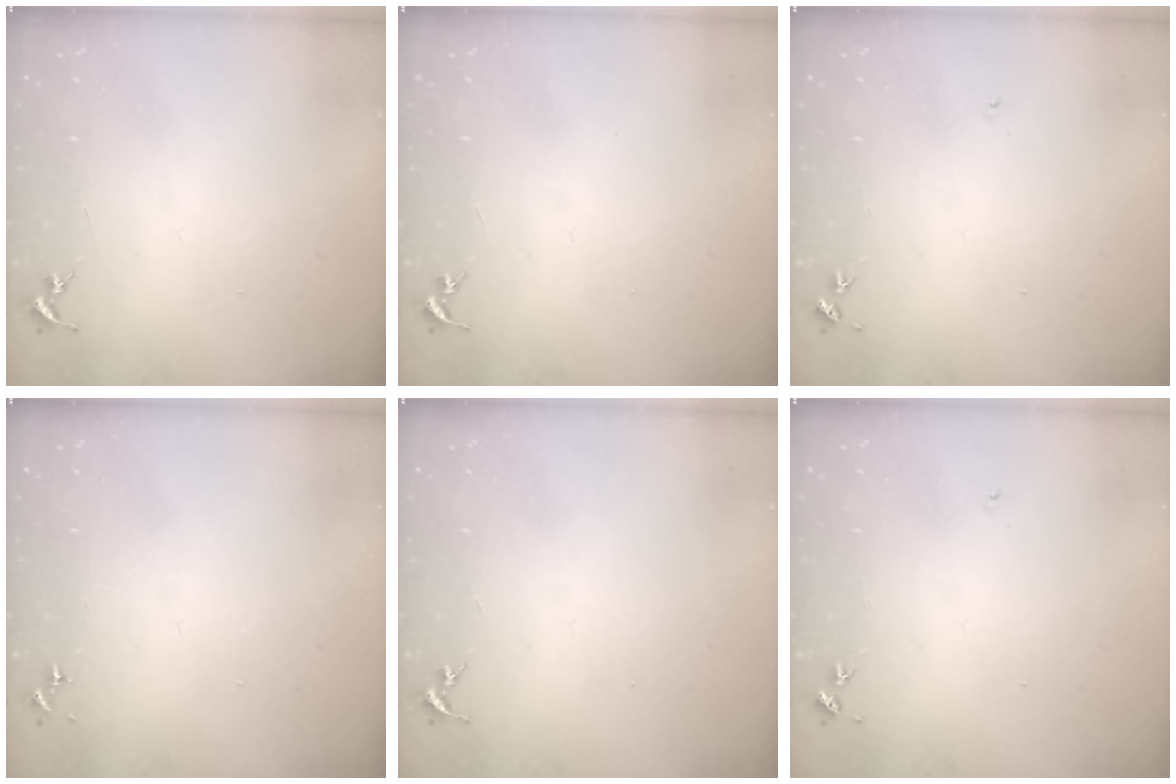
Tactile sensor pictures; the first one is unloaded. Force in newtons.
{"total": 0.0}
{"total": 3.5, "press": 3.4, "slide": 0.4}
{"total": 0.0}
{"total": 0.0}
{"total": 3.5, "press": 3.4, "slide": 0.4}